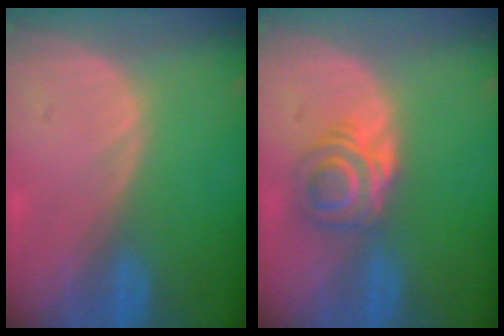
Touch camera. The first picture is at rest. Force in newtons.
{"total": 6.0, "press": 5.0, "slide": 3.3}